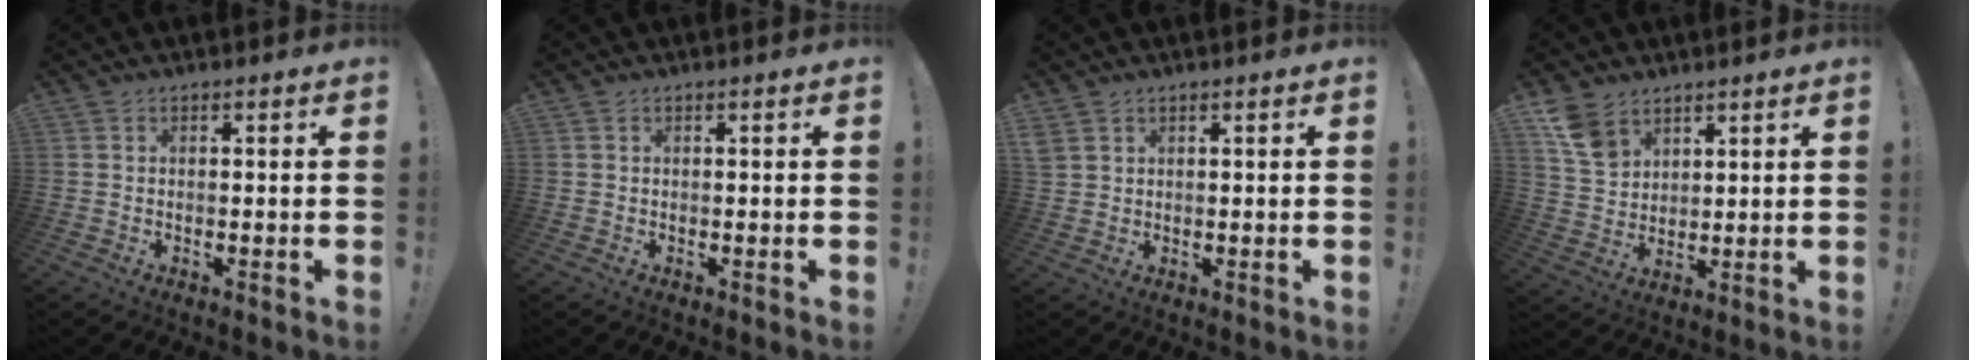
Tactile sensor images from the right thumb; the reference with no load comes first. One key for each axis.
{"total": 0.0}
{"total": 2.7, "fx": 1.8, "fy": 1.7, "fz": 1.1, "tx": -0.024, "ty": -0.005, "tz": 0.037}
{"total": 9.7, "fx": 6.3, "fy": 6.1, "fz": 4.0, "tx": -0.076, "ty": -0.028, "tz": 0.129}